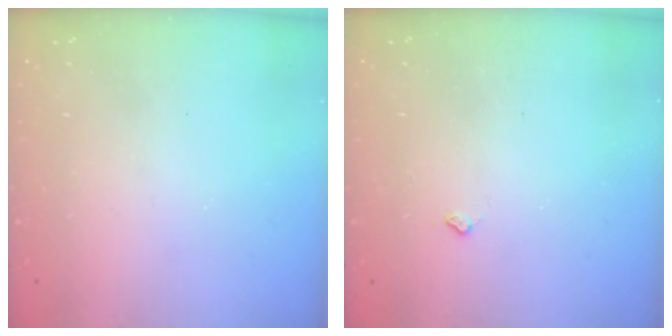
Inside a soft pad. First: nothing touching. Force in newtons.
{"total": 2.7, "press": 2.6, "slide": 0.4}